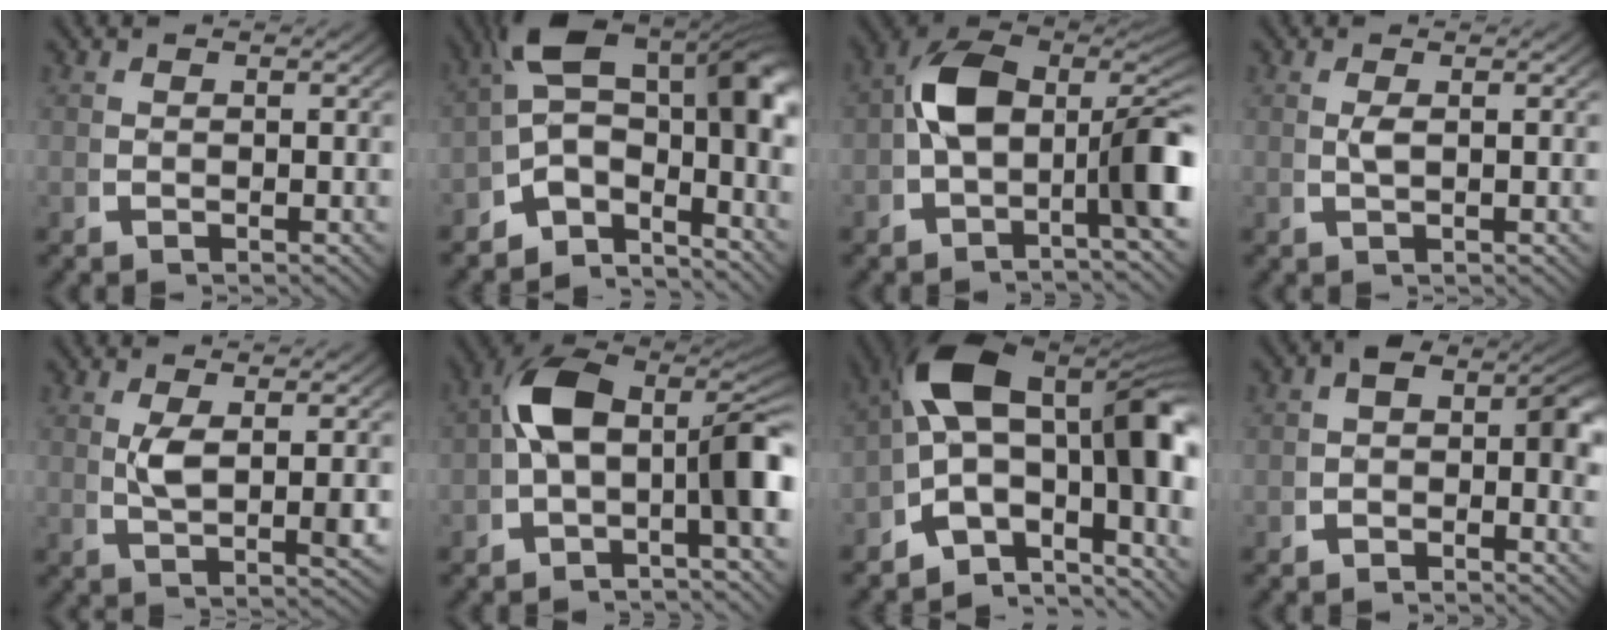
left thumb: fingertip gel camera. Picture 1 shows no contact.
{"total": 15.0, "force": [0.8, 10.2, 10.9], "torque": [-0.184, -0.018, -0.005]}
{"total": 10.7, "force": [-0.8, 6.6, 8.4], "torque": [-0.148, -0.015, -0.015]}
{"total": 1.0, "force": [0.3, 0.2, 0.9], "torque": [-0.023, -0.001, 0.008]}
{"total": 3.4, "force": [0.8, 1.1, 3.1], "torque": [-0.063, -0.008, 0.023]}
{"total": 10.4, "force": [-1.2, 6.5, 8.1], "torque": [-0.144, -0.022, -0.019]}
{"total": 19.9, "force": [-1.5, 13.5, 14.5], "torque": [-0.268, -0.059, -0.018]}
{"total": 4.2, "force": [-0.8, 2.7, 3.1], "torque": [-0.037, -0.003, -0.020]}